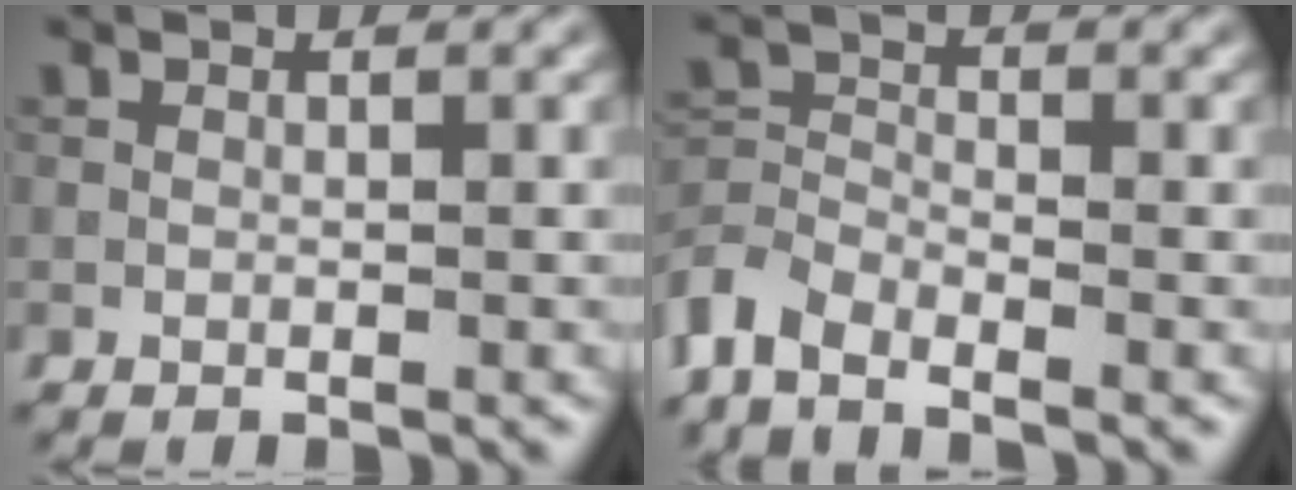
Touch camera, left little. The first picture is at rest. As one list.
[{"total": 3.8, "force": [-3.1, 1.5, 1.7], "torque": [-0.040, -0.006, -0.074]}]